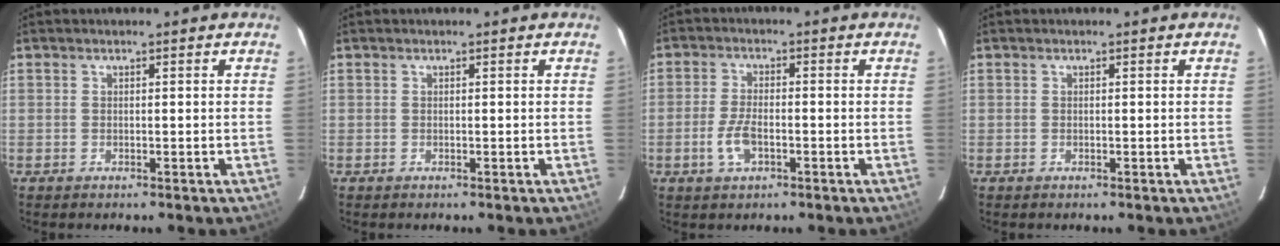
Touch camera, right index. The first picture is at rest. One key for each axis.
{"total": 0.0}
{"total": 5.2, "fx": -2.0, "fy": 2.4, "fz": 4.2, "tx": -0.093, "ty": -0.001, "tz": -0.037}
{"total": 0.0}